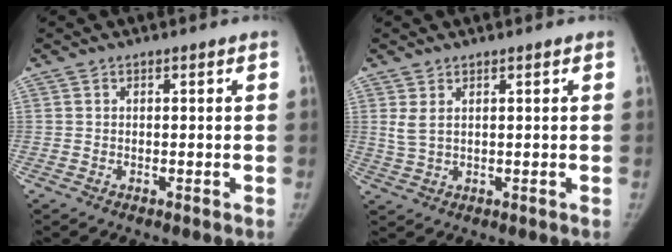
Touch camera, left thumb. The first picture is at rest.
{"total": 2.9, "force": [1.4, 1.2, 2.3], "torque": [-0.051, -0.004, 0.036]}